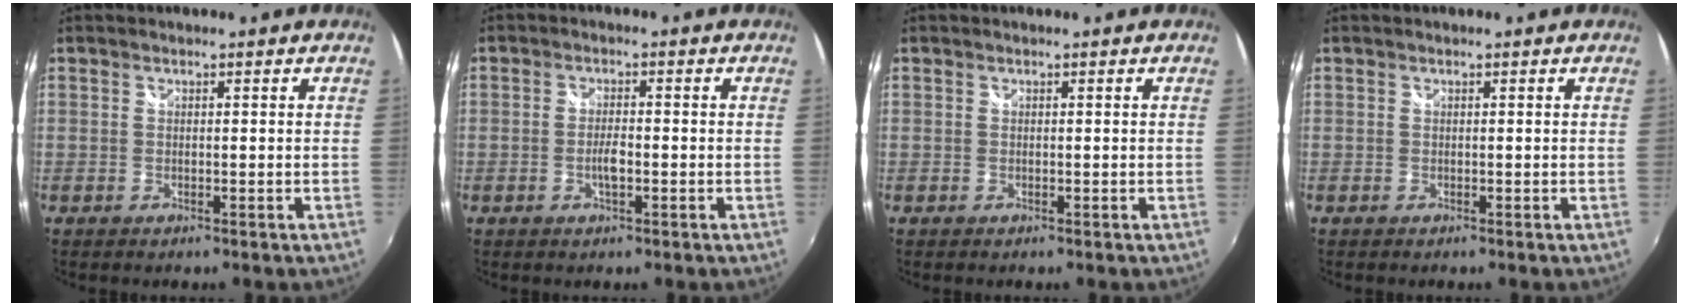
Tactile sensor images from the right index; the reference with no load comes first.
{"total": 2.8, "force": [-0.9, 0.9, 2.5], "torque": [-0.049, 0.001, -0.018]}
{"total": 0.0}
{"total": 0.0}